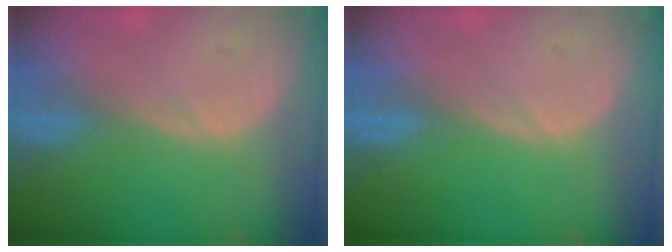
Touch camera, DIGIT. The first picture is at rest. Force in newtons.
{"total": 0.0}